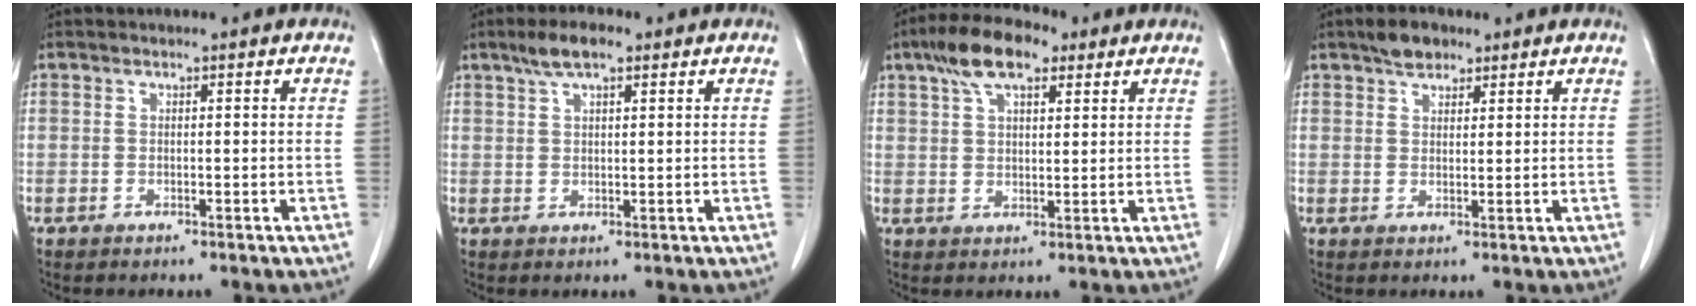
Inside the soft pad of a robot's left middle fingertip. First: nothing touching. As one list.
[{"total": 4.5, "force": [2.9, 1.2, 3.2], "torque": [-0.067, 0.013, 0.054]}, {"total": 9.1, "force": [5.5, 3.5, 6.4], "torque": [-0.123, 0.025, 0.096]}, {"total": 3.5, "force": [2.6, 1.7, 1.6], "torque": [-0.030, 0.009, 0.044]}]